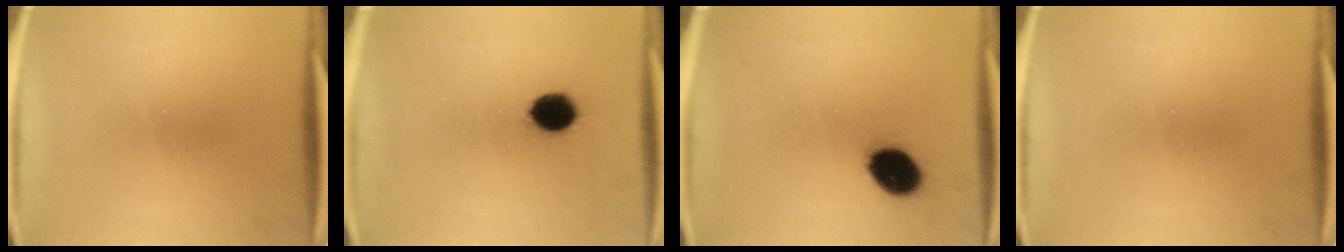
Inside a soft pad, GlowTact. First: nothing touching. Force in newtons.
{"total": 7.2}
{"total": 9.8}
{"total": 0.0}